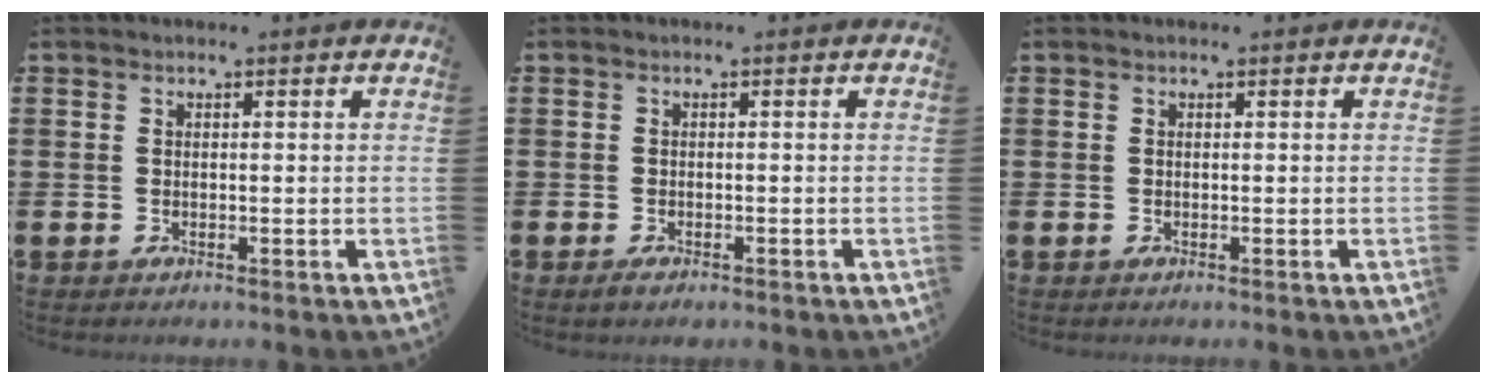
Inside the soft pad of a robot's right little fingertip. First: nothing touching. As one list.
[{"total": 0.9, "force": [-0.5, 0.4, 0.6], "torque": [-0.005, -0.004, -0.012]}, {"total": 0.0}]